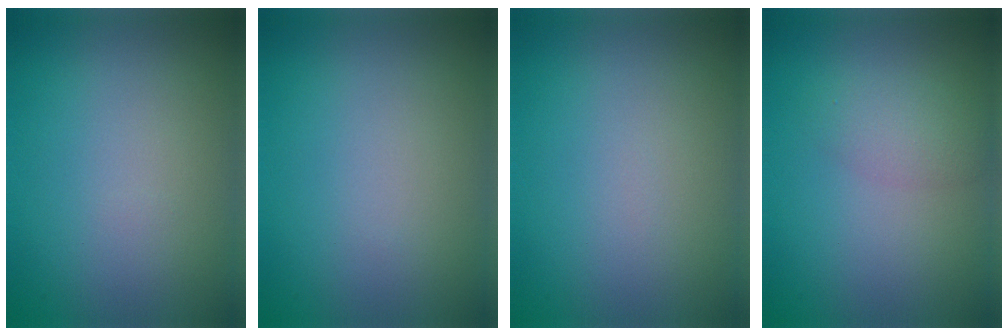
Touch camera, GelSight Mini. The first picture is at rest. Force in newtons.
{"total": 0.0}
{"total": 0.0}
{"total": 2.1, "press": 2.1, "slide": 0.0}